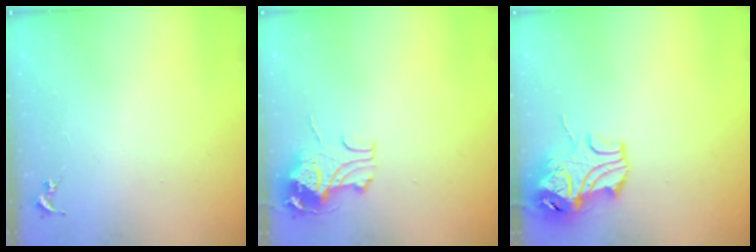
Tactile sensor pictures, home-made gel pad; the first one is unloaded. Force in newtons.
{"total": 9.3, "press": 9.3, "slide": 0.8}
{"total": 11.9, "press": 11.8, "slide": 1.7}